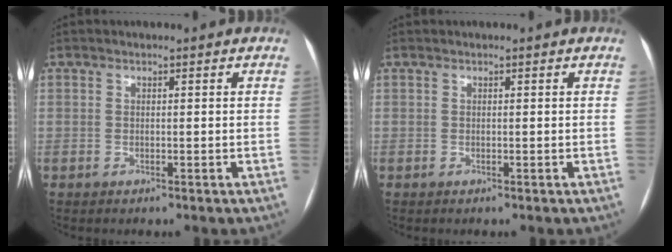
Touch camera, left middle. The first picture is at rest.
{"total": 0.0}